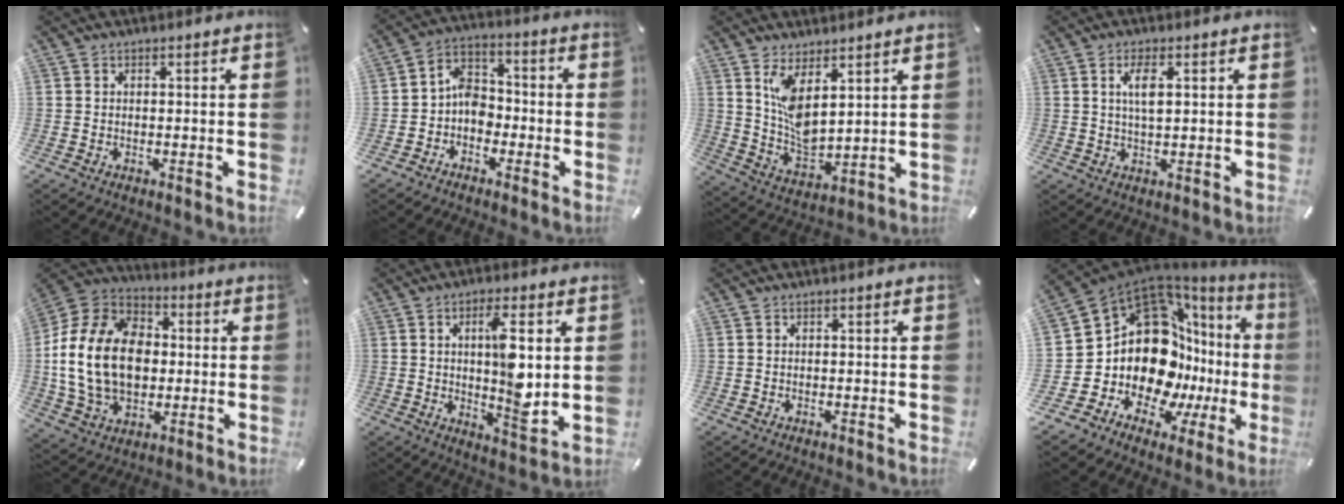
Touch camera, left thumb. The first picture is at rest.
{"total": 6.5, "force": [-2.1, 5.3, 3.0], "torque": [-0.070, 0.014, -0.041]}
{"total": 8.9, "force": [4.9, 4.3, 6.1], "torque": [-0.125, -0.031, 0.092]}
{"total": 4.7, "force": [1.3, 1.6, 4.2], "torque": [-0.096, 0.002, 0.018]}
{"total": 20.0, "force": [-0.4, 15.0, 13.2], "torque": [-0.289, 0.012, -0.009]}
{"total": 11.1, "force": [2.1, 3.3, 10.4], "torque": [-0.167, -0.022, 0.027]}
{"total": 0.0}
{"total": 20.8, "force": [0.5, 14.7, 14.8], "torque": [-0.241, -0.076, 0.045]}